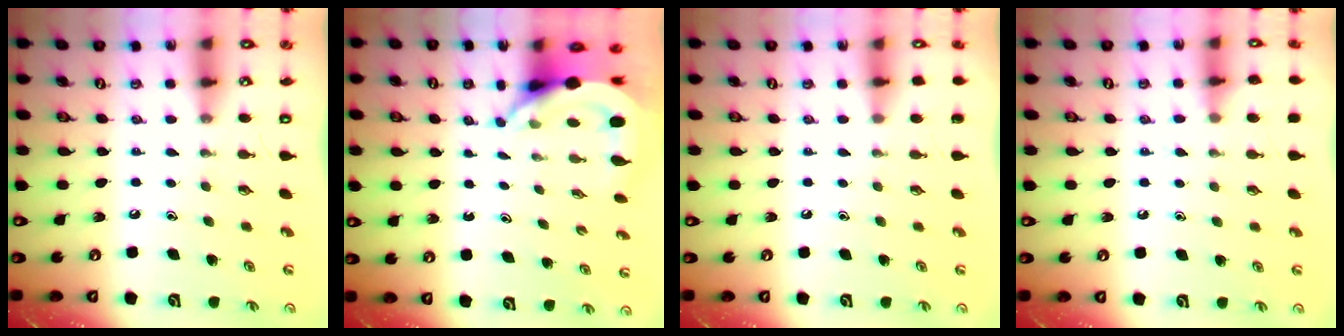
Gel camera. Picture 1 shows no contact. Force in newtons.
{"total": 5.6, "press": 5.6, "slide": 0.3}
{"total": 0.0}
{"total": 5.5, "press": 5.4, "slide": 0.6}